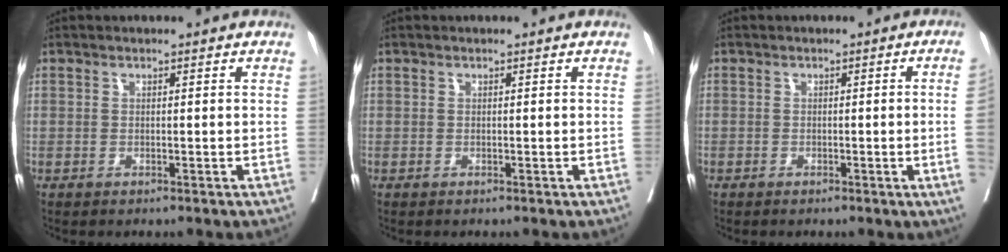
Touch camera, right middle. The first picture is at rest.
{"total": 0.0}
{"total": 3.2, "force": [-0.5, -1.3, 2.9], "torque": [-0.034, -0.004, -0.005]}